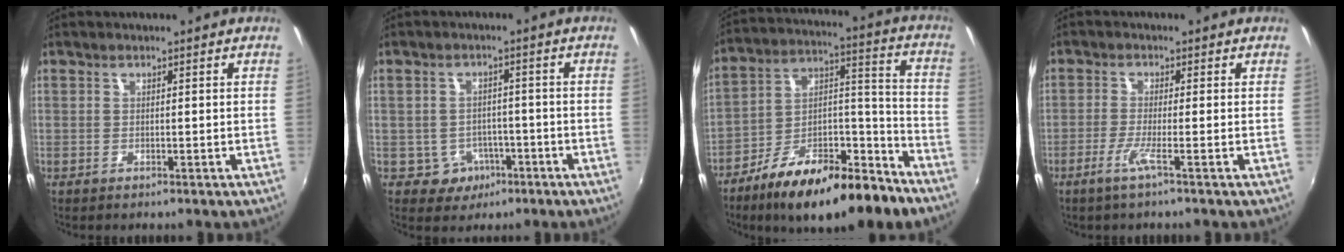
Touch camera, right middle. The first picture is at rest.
{"total": 5.1, "force": [-2.4, 4.4, 0.9], "torque": [-0.032, 0.010, -0.024]}
{"total": 21.2, "force": [-14.2, 6.6, 14.3], "torque": [-0.237, 0.001, -0.229]}
{"total": 3.7, "force": [-2.2, -0.7, 2.9], "torque": [-0.073, -0.011, -0.045]}